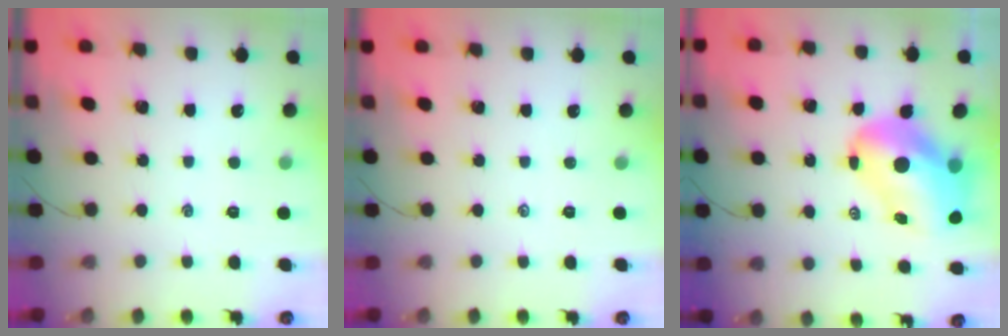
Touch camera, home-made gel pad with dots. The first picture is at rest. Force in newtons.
{"total": 0.0}
{"total": 14.4, "press": 13.8, "slide": 3.8}